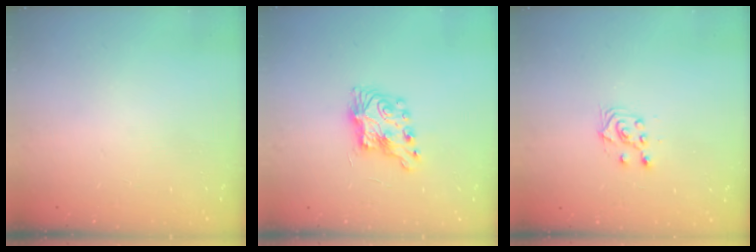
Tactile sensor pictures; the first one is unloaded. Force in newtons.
{"total": 7.3, "press": 7.3, "slide": 0.1}
{"total": 5.0, "press": 5.0, "slide": 0.8}